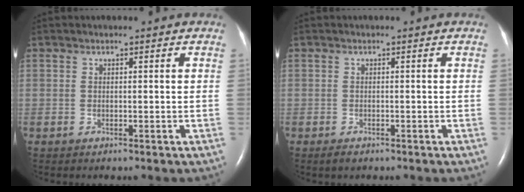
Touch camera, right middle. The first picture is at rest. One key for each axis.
{"total": 1.2, "fx": -0.8, "fy": 0.5, "fz": 0.6, "tx": -0.016, "ty": -0.001, "tz": -0.010}